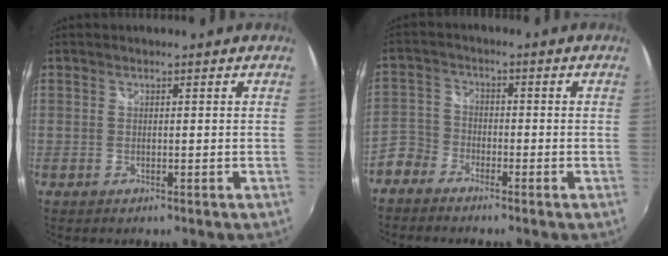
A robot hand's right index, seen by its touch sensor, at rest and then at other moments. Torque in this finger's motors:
{"motor_torque": [-0.23, 0.02, -0.33, -0.15]}